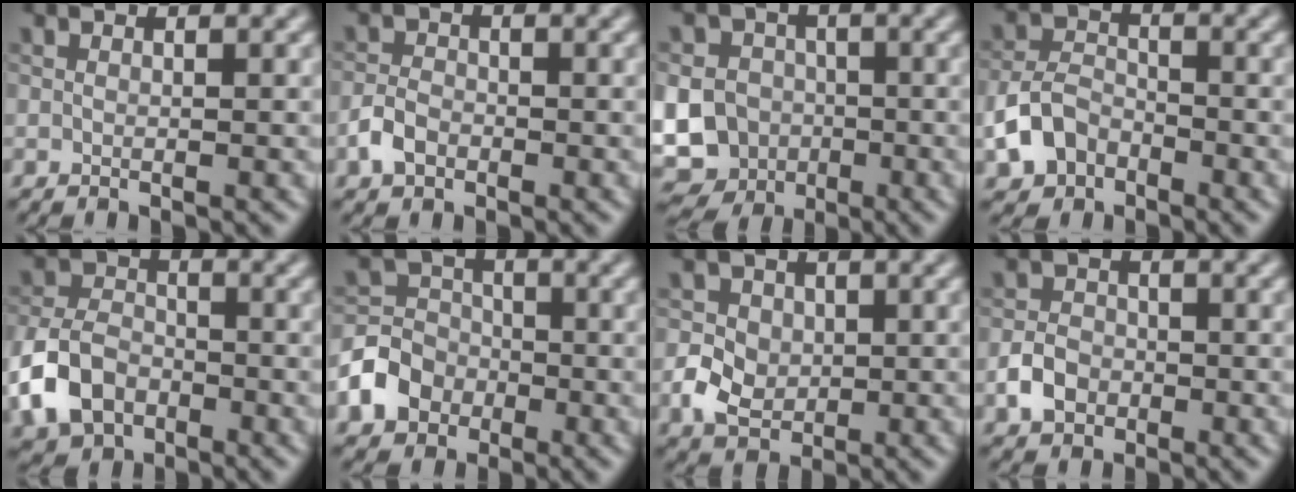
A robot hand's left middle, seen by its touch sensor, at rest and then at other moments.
{"total": 2.2, "force": [-1.2, 1.5, 1.1], "torque": [-0.020, 0.003, -0.029]}
{"total": 14.3, "force": [-3.4, 13.2, 4.4], "torque": [-0.115, -0.014, -0.089]}
{"total": 4.1, "force": [-2.1, 2.9, 2.1], "torque": [-0.043, 0.001, -0.047]}
{"total": 6.1, "force": [-2.5, 4.4, 3.3], "torque": [-0.072, -0.001, -0.057]}
{"total": 5.4, "force": [-2.3, 4.4, 2.1], "torque": [-0.033, 0.001, -0.063]}
{"total": 3.6, "force": [-0.6, 3.0, 1.8], "torque": [-0.032, 0.000, -0.011]}
{"total": 2.8, "force": [-1.2, 2.2, 1.3], "torque": [-0.020, 0.003, -0.026]}